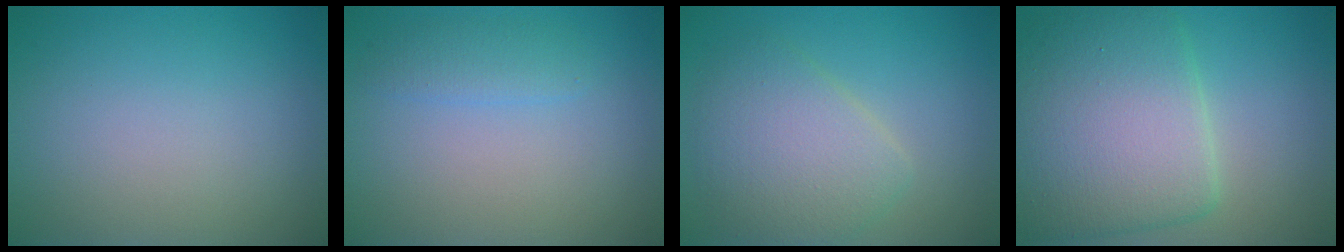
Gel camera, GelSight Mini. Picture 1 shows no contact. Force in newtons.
{"total": 1.6, "press": 1.6, "slide": 0.2}
{"total": 5.0, "press": 5.0, "slide": 0.2}
{"total": 9.1, "press": 9.1, "slide": 0.2}